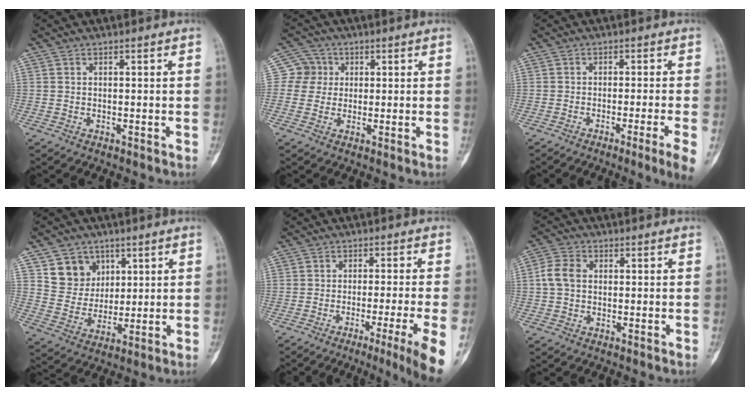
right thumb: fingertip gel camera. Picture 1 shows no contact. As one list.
[{"total": 4.6, "force": [0.7, 4.5, 0.4], "torque": [0.022, 0.007, 0.006]}, {"total": 5.5, "force": [-2.8, -1.1, 4.6], "torque": [-0.075, -0.003, -0.043]}, {"total": 9.2, "force": [4.4, 7.7, 2.3], "torque": [-0.002, -0.025, 0.088]}, {"total": 9.9, "force": [-5.2, -1.1, 8.4], "torque": [-0.124, -0.004, -0.077]}, {"total": 4.9, "force": [0.2, 3.7, 3.2], "torque": [-0.067, 0.014, -0.001]}]